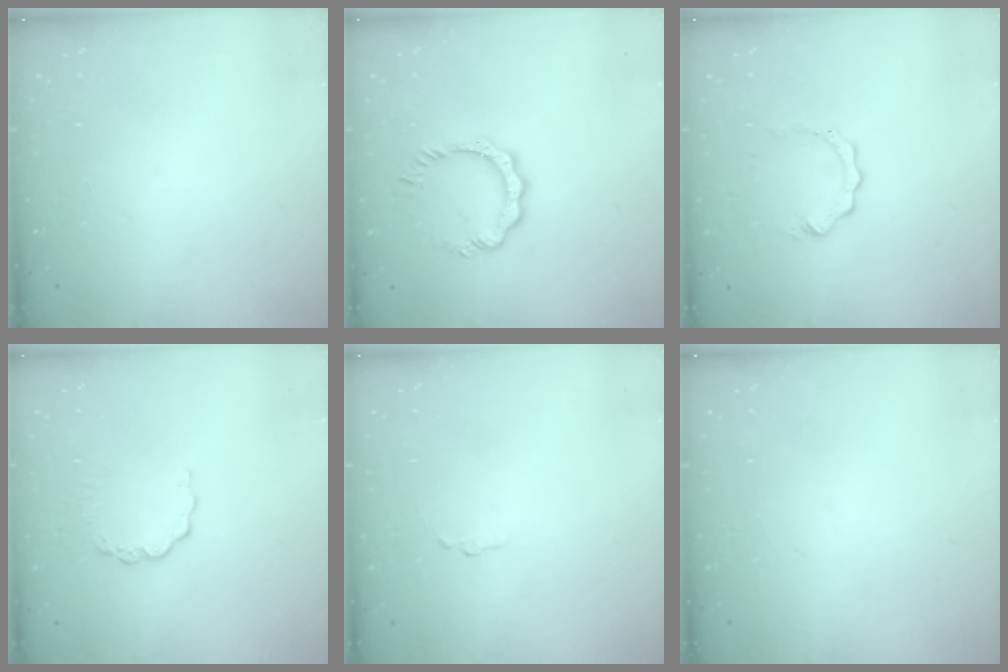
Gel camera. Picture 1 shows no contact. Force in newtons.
{"total": 5.1, "press": 5.1, "slide": 0.3}
{"total": 2.3, "press": 2.3, "slide": 0.2}
{"total": 3.9, "press": 3.9, "slide": 0.4}
{"total": 1.6, "press": 1.6, "slide": 0.1}
{"total": 0.0}